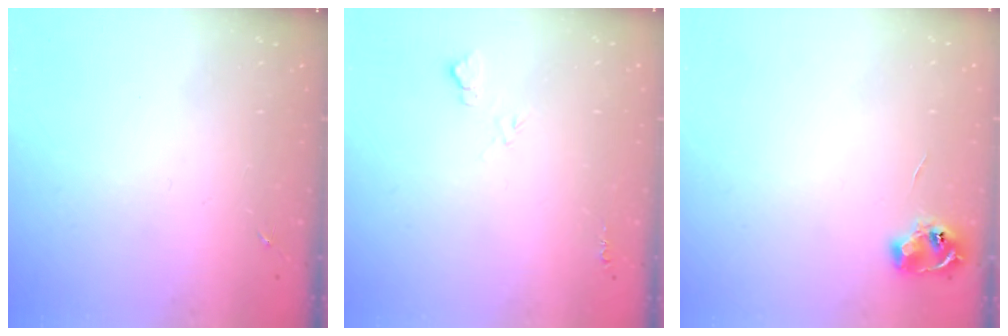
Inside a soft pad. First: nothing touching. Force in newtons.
{"total": 5.0, "press": 5.0, "slide": 0.6}
{"total": 6.0, "press": 6.0, "slide": 0.7}